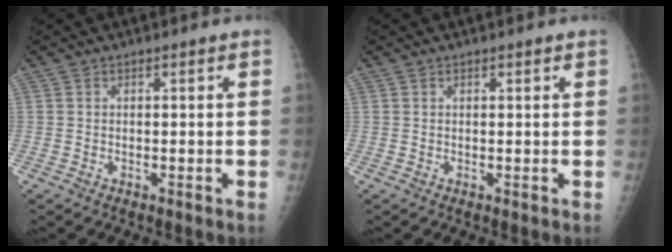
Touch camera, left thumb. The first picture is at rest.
{"total": 0.8, "force": [0.5, 0.3, 0.5], "torque": [-0.008, -0.002, 0.008]}